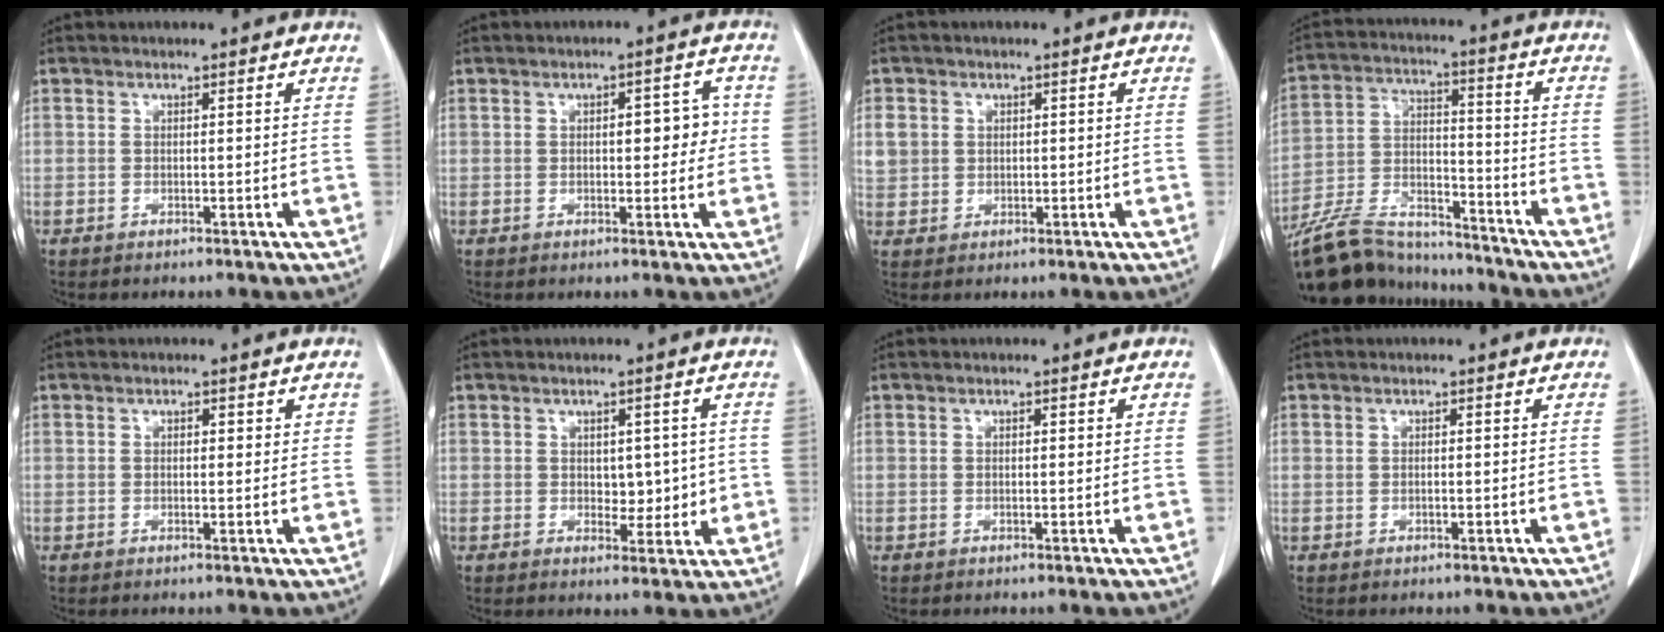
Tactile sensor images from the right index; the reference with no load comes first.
{"total": 5.5, "force": [0.5, 2.6, 4.9], "torque": [-0.062, 0.021, 0.009]}
{"total": 9.5, "force": [1.6, 8.7, 3.5], "torque": [-0.129, 0.026, 0.047]}
{"total": 19.7, "force": [-17.7, 5.5, 6.7], "torque": [-0.167, 0.003, -0.303]}
{"total": 1.8, "force": [0.7, 1.1, 1.2], "torque": [-0.023, 0.003, 0.008]}
{"total": 5.2, "force": [0.2, 3.3, 4.0], "torque": [-0.052, 0.008, 0.016]}
{"total": 0.6, "force": [0.1, 0.3, 0.4], "torque": [-0.012, 0.001, 0.003]}
{"total": 0.6, "force": [-0.1, 0.3, 0.5], "torque": [-0.015, 0.002, 0.000]}